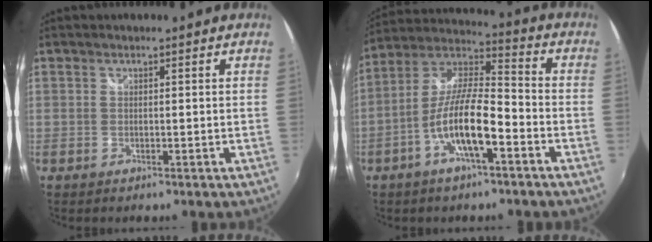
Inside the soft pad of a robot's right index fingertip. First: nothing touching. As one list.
[{"total": 12.5, "force": [-5.3, 3.0, 10.9], "torque": [-0.217, 0.000, -0.100]}]